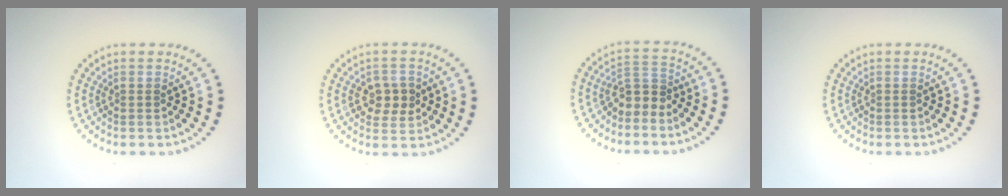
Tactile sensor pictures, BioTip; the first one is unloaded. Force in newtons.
{"total": 2.8, "press": 2.8, "slide": 0.3}
{"total": 2.5, "press": 1.9, "slide": 1.6}
{"total": 0.0}